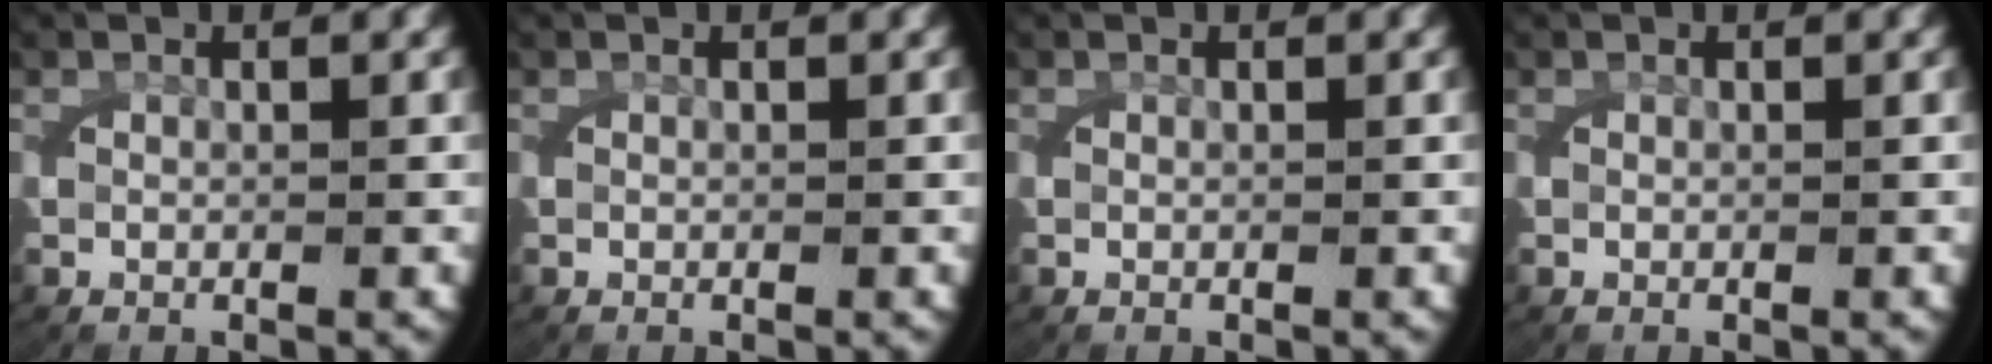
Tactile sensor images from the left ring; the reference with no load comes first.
{"total": 0.0}
{"total": 0.0}
{"total": 0.0}